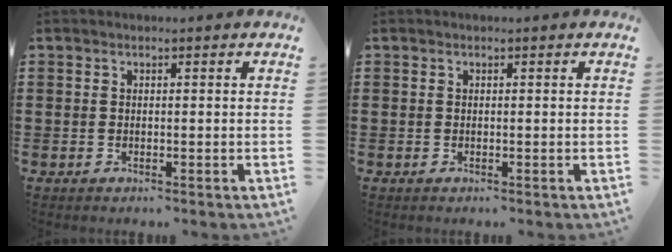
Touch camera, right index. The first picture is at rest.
{"total": 0.0}